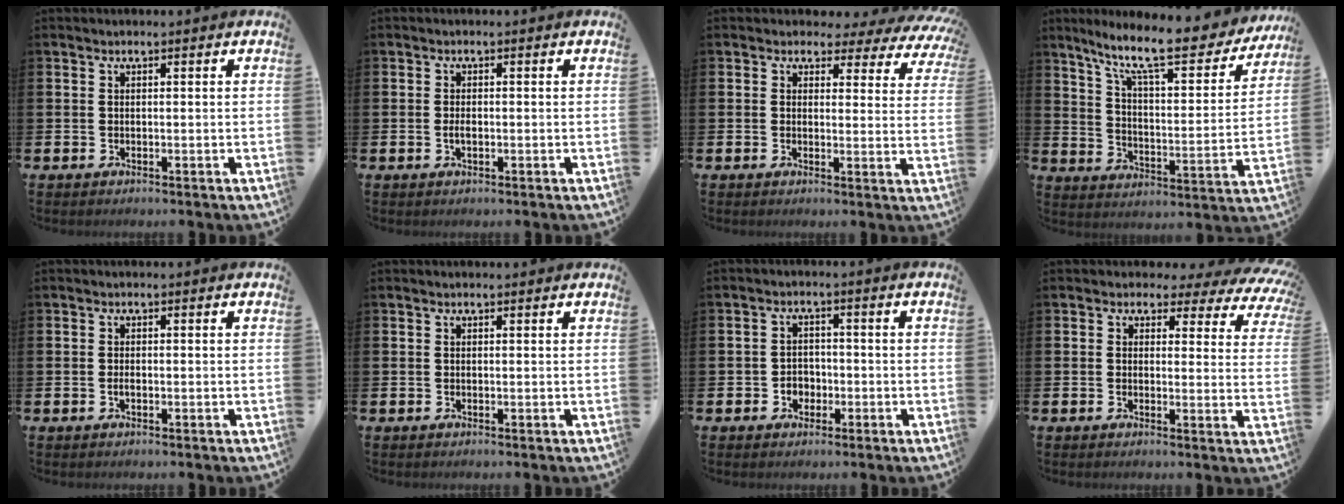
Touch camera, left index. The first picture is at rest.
{"total": 1.2, "force": [-0.3, 0.6, 1.1], "torque": [-0.020, 0.002, -0.005]}
{"total": 2.6, "force": [1.7, 1.8, 0.6], "torque": [-0.010, -0.021, 0.020]}
{"total": 11.5, "force": [9.4, 2.3, 6.3], "torque": [-0.138, -0.060, 0.151]}
{"total": 0.8, "force": [-0.2, 0.3, 0.7], "torque": [-0.021, 0.002, -0.003]}
{"total": 0.0}
{"total": 2.6, "force": [-1.1, 2.2, 0.8], "torque": [-0.013, 0.001, -0.028]}
{"total": 2.6, "force": [1.5, 1.9, 0.8], "torque": [-0.014, -0.022, 0.015]}